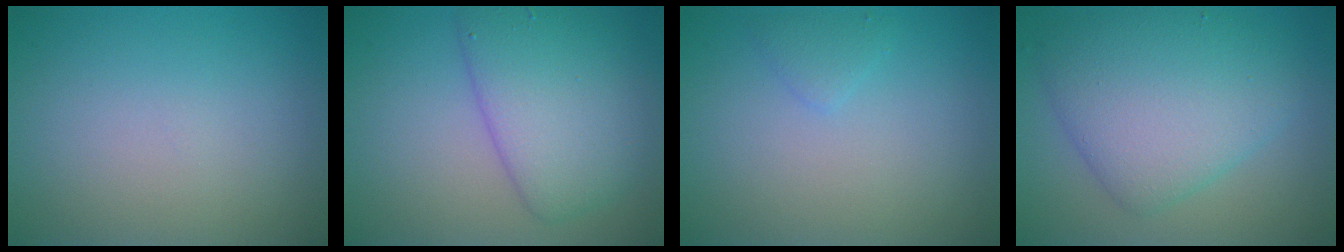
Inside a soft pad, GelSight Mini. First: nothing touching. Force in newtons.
{"total": 6.1, "press": 6.1, "slide": 0.1}
{"total": 1.0, "press": 1.0, "slide": 0.1}
{"total": 7.1, "press": 7.1, "slide": 0.0}